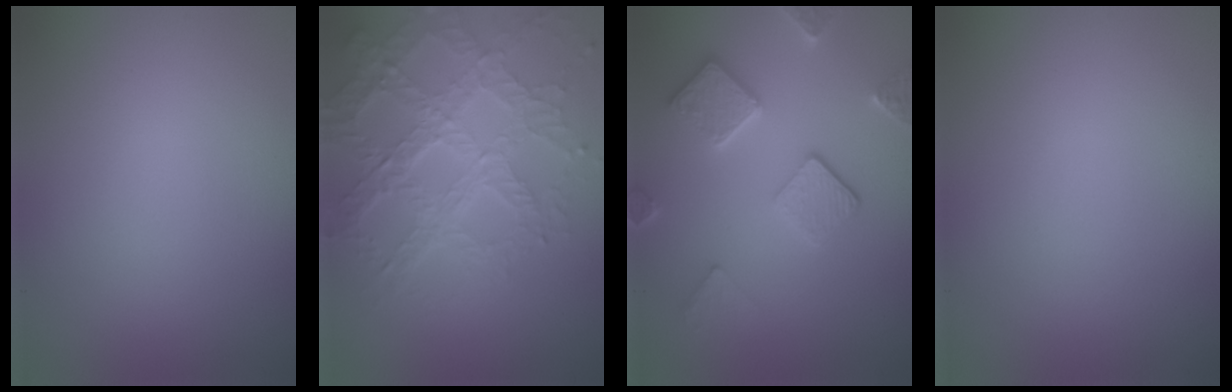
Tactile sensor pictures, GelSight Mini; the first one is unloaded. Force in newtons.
{"total": 7.0, "press": 5.0, "slide": 4.9}
{"total": 5.0, "press": 3.9, "slide": 3.2}
{"total": 0.0}